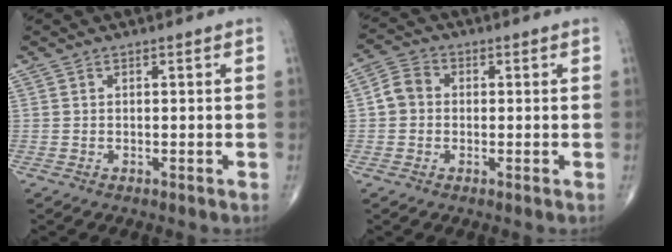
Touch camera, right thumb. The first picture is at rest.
{"total": 4.5, "force": [-0.1, 3.9, 2.2], "torque": [-0.035, 0.013, -0.011]}